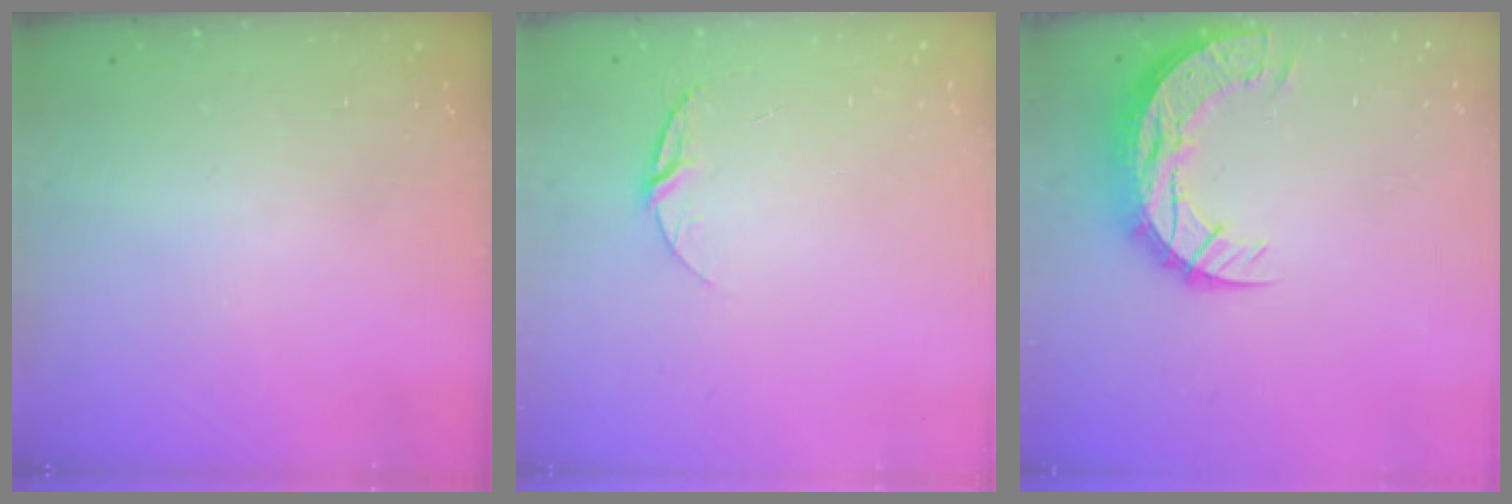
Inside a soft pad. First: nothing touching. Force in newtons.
{"total": 5.7, "press": 5.7, "slide": 0.6}
{"total": 13.2, "press": 13.2, "slide": 0.9}